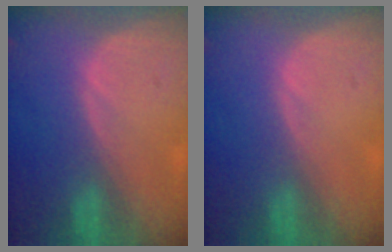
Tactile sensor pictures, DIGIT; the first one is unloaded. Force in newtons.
{"total": 0.0}